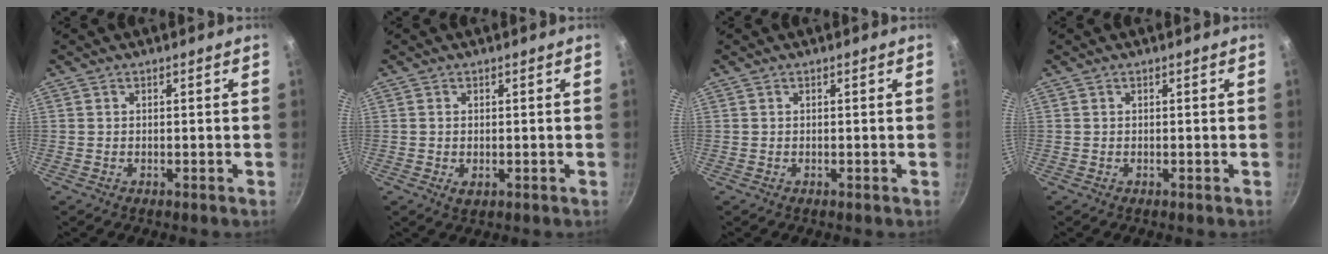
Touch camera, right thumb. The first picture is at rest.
{"total": 1.6, "force": [-0.2, 1.0, 1.3], "torque": [-0.022, -0.004, -0.002]}
{"total": 0.0}
{"total": 0.0}